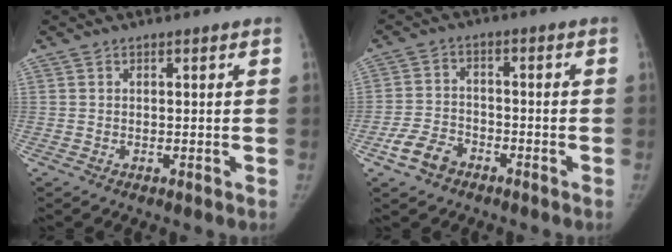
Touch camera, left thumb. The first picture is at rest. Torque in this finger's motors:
{"motor_torque": [-0.34, 0.39, 0.35, 0.24, 0.02]}